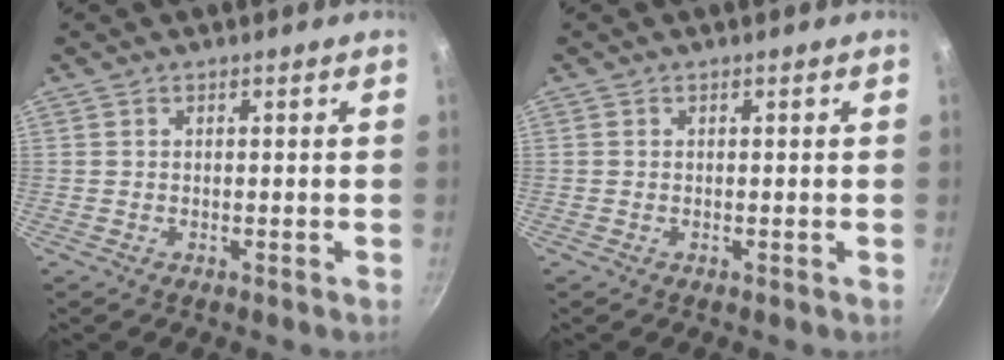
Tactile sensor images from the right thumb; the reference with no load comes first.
{"total": 0.0}